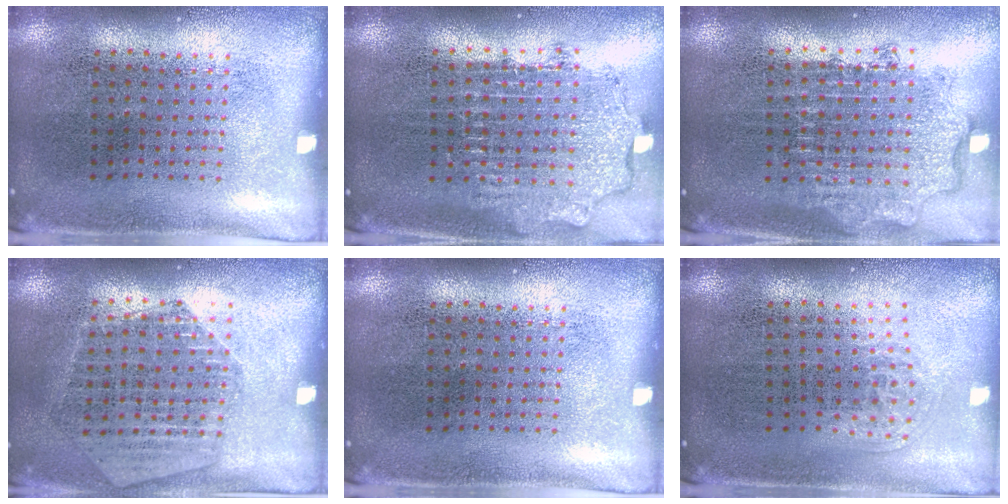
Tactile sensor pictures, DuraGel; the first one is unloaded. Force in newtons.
{"total": 1.9, "press": 1.5, "slide": 1.1}
{"total": 1.8, "press": 1.5, "slide": 1.1}
{"total": 1.6, "press": 1.6, "slide": 0.2}
{"total": 0.0}
{"total": 1.0, "press": 0.7, "slide": 0.7}